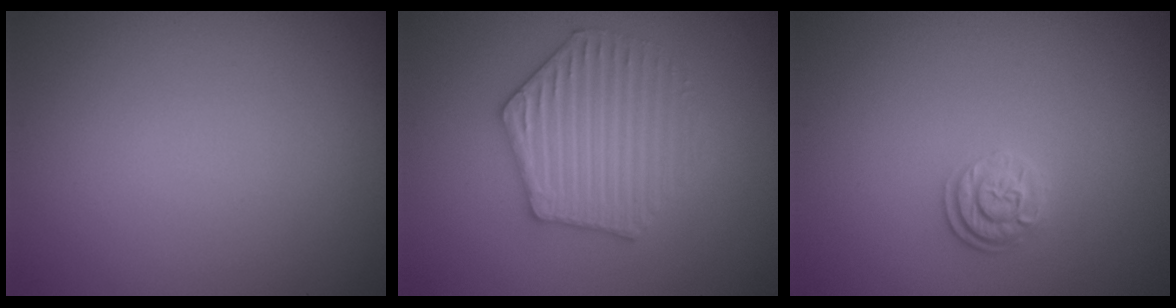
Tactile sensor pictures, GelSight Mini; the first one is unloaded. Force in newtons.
{"total": 4.0, "press": 3.9, "slide": 0.9}
{"total": 2.3, "press": 1.8, "slide": 1.4}